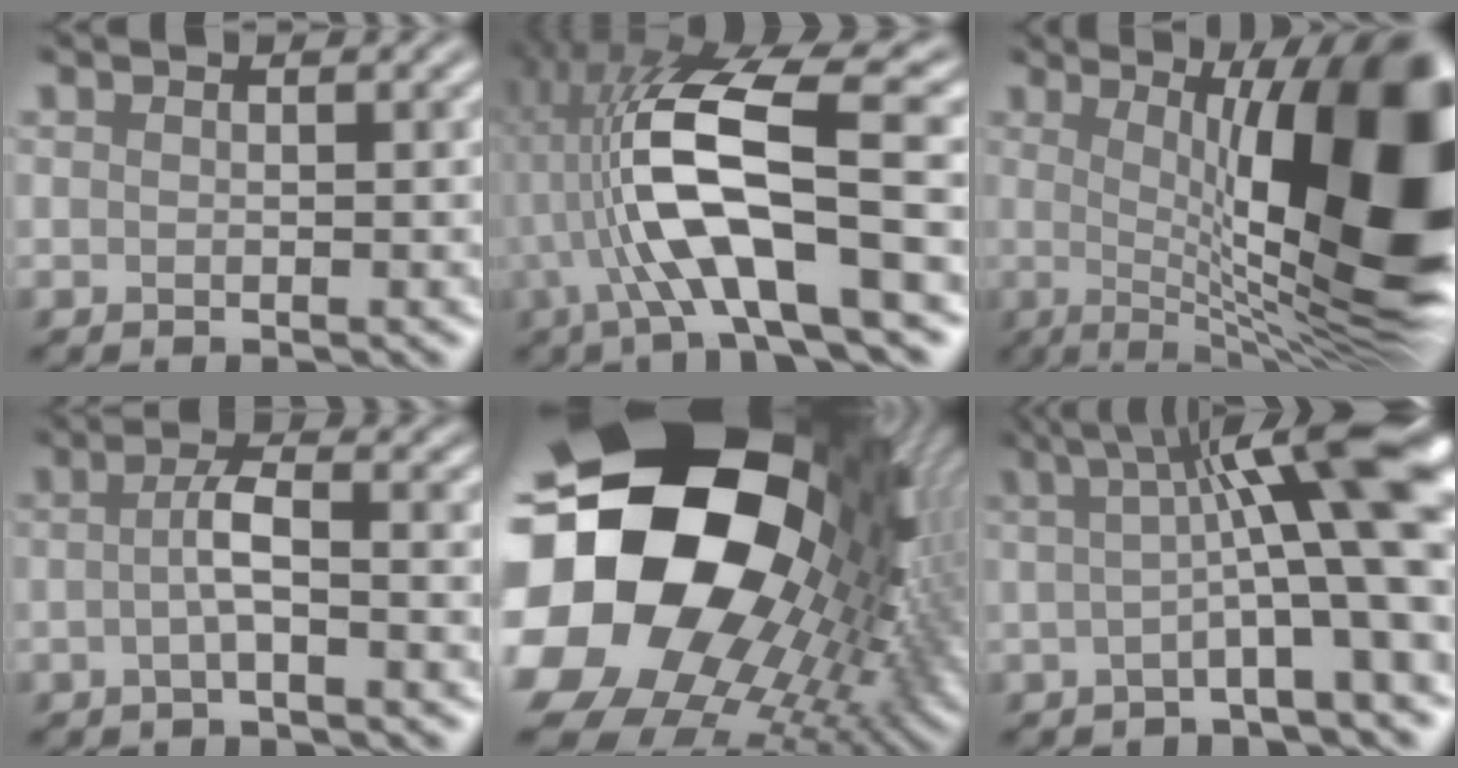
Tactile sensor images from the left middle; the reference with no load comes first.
{"total": 10.9, "force": [-1.2, 2.4, 10.5], "torque": [-0.223, 0.012, -0.007]}
{"total": 15.8, "force": [0.5, 4.2, 15.3], "torque": [-0.181, 0.010, 0.022]}
{"total": 1.8, "force": [-0.9, -0.4, 1.5], "torque": [-0.046, 0.002, -0.002]}
{"total": 22.8, "force": [1.2, 17.9, 14.2], "torque": [-0.278, -0.055, 0.014]}
{"total": 10.0, "force": [1.0, 1.5, 9.8], "torque": [-0.139, 0.021, 0.026]}